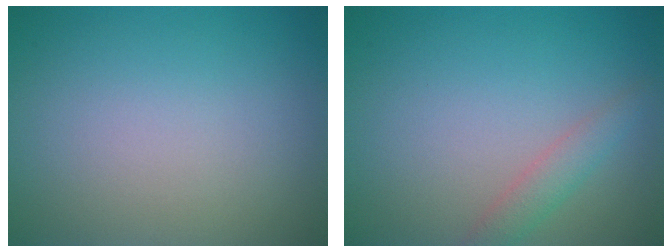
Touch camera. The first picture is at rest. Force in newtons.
{"total": 1.8, "press": 1.8, "slide": 0.1}